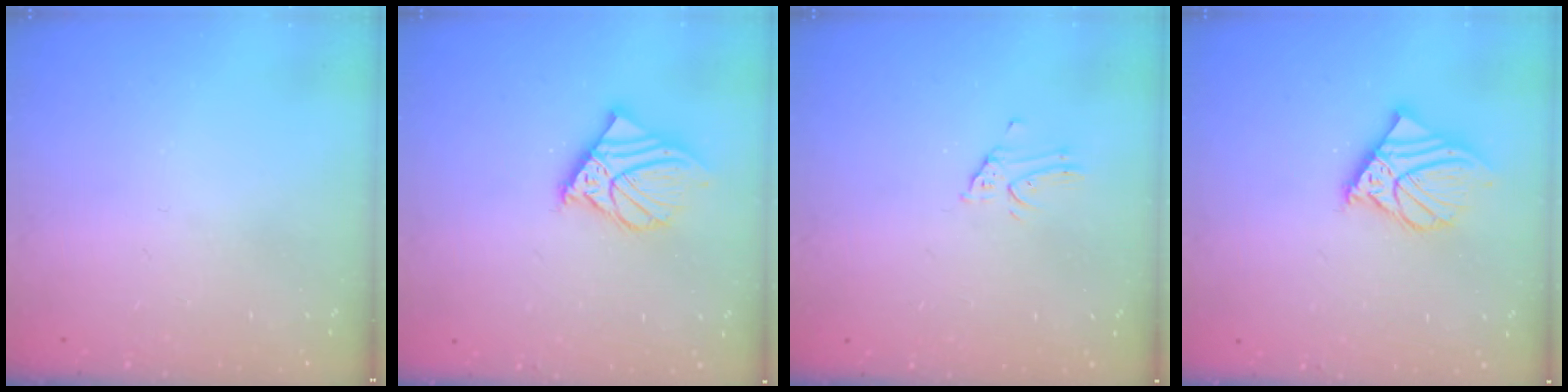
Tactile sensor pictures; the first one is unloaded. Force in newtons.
{"total": 10.9, "press": 10.8, "slide": 1.6}
{"total": 2.8, "press": 2.8, "slide": 0.3}
{"total": 10.9, "press": 10.8, "slide": 1.6}